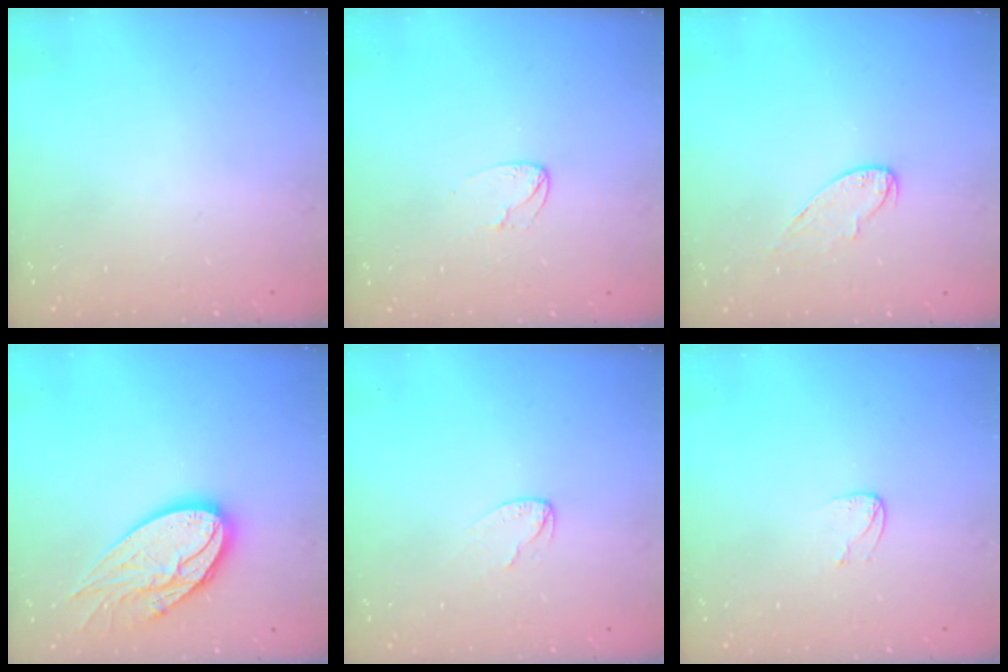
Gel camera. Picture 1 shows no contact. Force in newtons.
{"total": 3.7, "press": 3.6, "slide": 0.3}
{"total": 5.6, "press": 5.6, "slide": 0.6}
{"total": 19.3, "press": 19.2, "slide": 1.8}
{"total": 3.0, "press": 3.0, "slide": 0.3}
{"total": 3.2, "press": 3.2, "slide": 0.2}